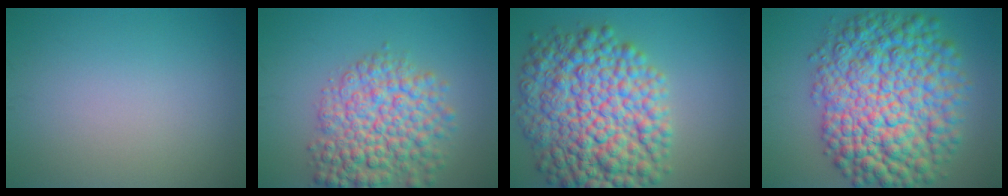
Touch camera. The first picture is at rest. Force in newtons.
{"total": 8.0, "press": 8.0, "slide": 0.3}
{"total": 12.9, "press": 12.9, "slide": 0.1}
{"total": 14.3, "press": 14.3, "slide": 0.3}